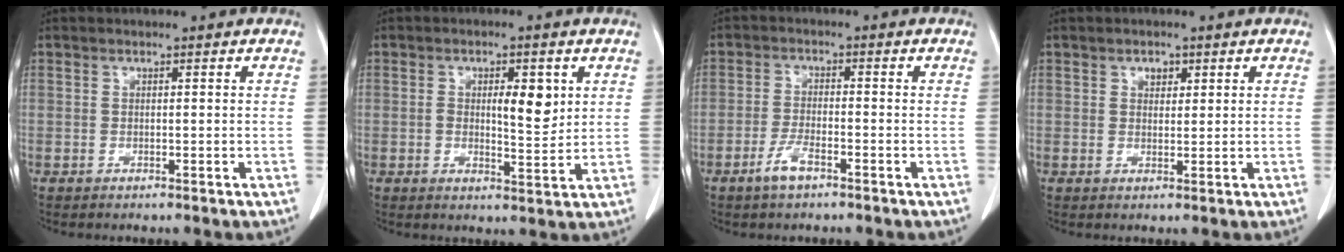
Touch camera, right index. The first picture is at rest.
{"total": 5.7, "force": [1.3, 1.9, 5.2], "torque": [-0.079, -0.004, 0.020]}
{"total": 3.7, "force": [-2.3, 0.9, 2.7], "torque": [-0.058, 0.001, -0.043]}
{"total": 1.8, "force": [1.0, 1.2, 0.9], "torque": [-0.013, 0.000, 0.015]}